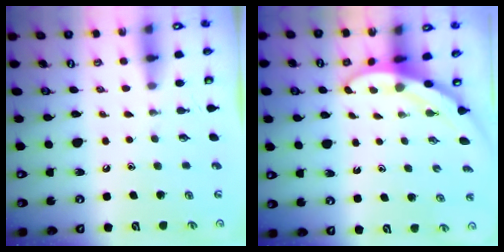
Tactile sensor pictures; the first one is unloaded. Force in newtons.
{"total": 3.2, "press": 3.2, "slide": 0.2}